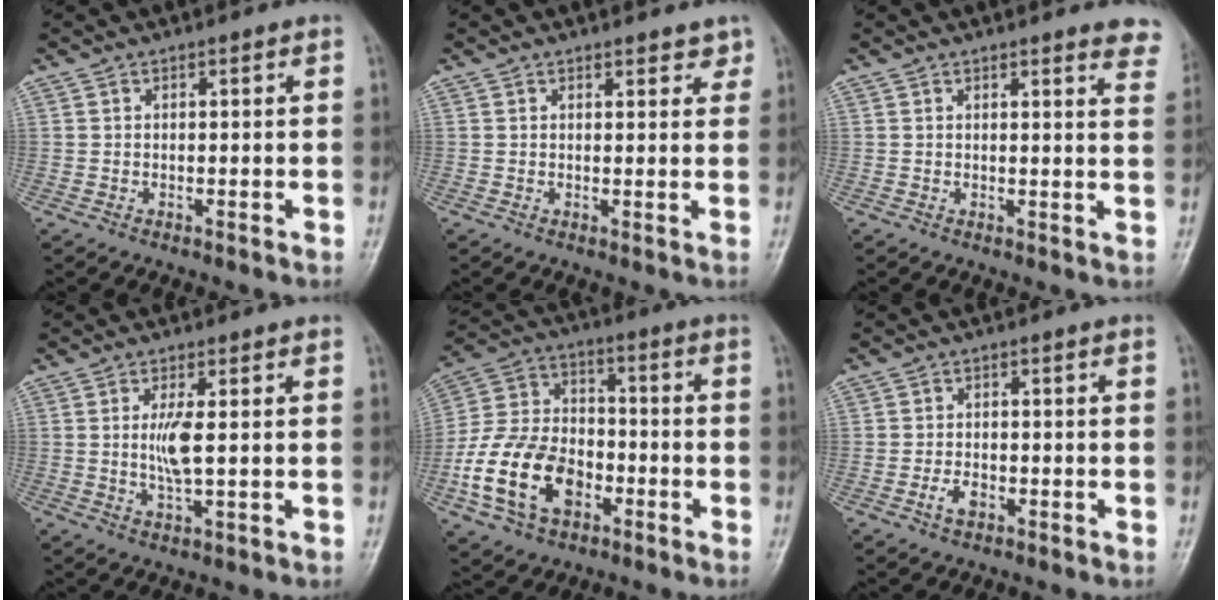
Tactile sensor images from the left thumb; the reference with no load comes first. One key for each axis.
{"total": 2.5, "fx": 2.0, "fy": 1.2, "fz": 0.9, "tx": 0.010, "ty": -0.010, "tz": 0.020}
{"total": 6.0, "fx": 5.4, "fy": 1.2, "fz": 2.3, "tx": -0.001, "ty": -0.028, "tz": 0.037}
{"total": 4.8, "fx": 0.5, "fy": 0.9, "fz": 4.7, "tx": -0.103, "ty": -0.011, "tz": 0.009}
{"total": 17.4, "fx": -6.4, "fy": 11.8, "fz": 11.0, "tx": -0.193, "ty": 0.042, "tz": -0.117}
{"total": 2.9, "fx": -1.3, "fy": 1.9, "fz": 1.8, "tx": -0.034, "ty": 0.011, "tz": -0.023}